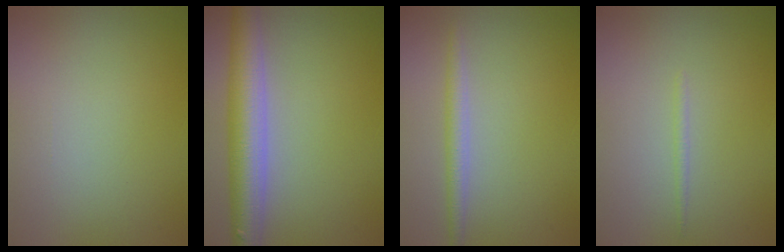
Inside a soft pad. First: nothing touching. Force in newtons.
{"total": 6.1, "press": 6.1, "slide": 0.3}
{"total": 1.8, "press": 1.8, "slide": 0.1}
{"total": 0.6, "press": 0.6, "slide": 0.1}